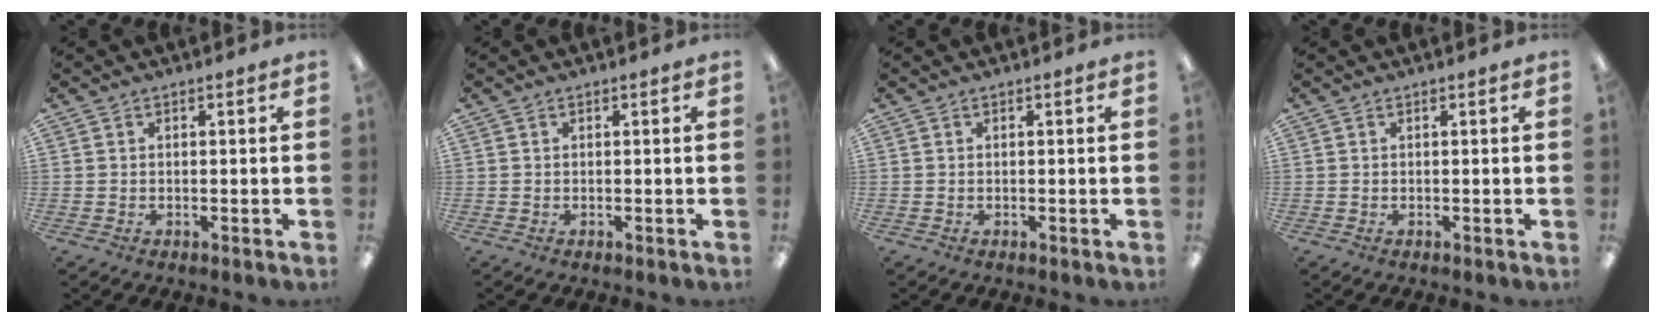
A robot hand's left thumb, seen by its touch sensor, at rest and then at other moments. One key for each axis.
{"total": 0.0}
{"total": 0.0}
{"total": 0.0}